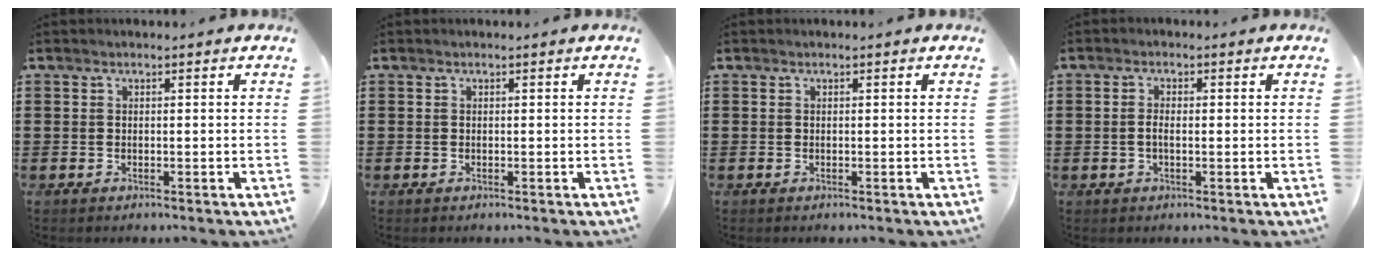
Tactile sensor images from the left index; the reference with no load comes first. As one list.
[{"total": 0.0}, {"total": 0.0}, {"total": 1.9, "force": [-0.1, 0.8, 1.7], "torque": [-0.040, -0.001, -0.006]}]